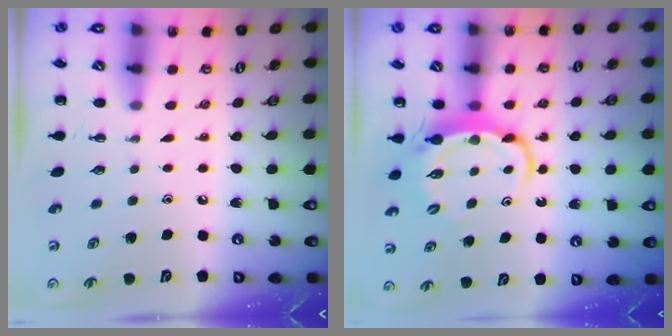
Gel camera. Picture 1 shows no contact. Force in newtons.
{"total": 6.7, "press": 6.6, "slide": 0.9}